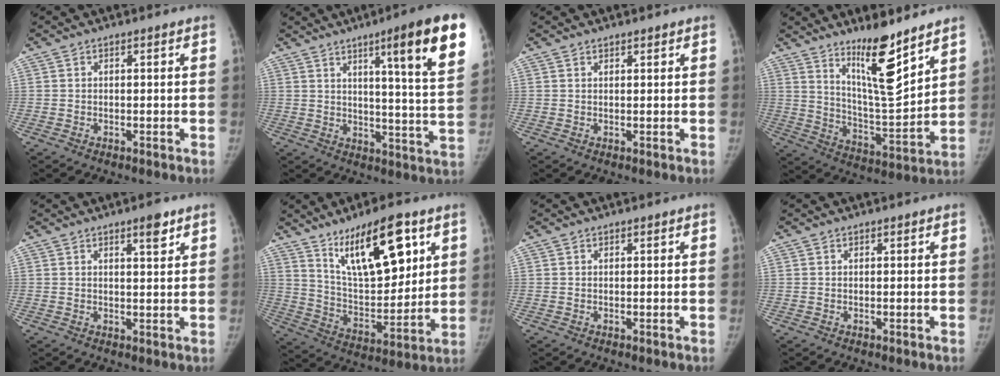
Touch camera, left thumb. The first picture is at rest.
{"total": 17.8, "force": [9.1, 1.7, 15.1], "torque": [-0.183, -0.041, 0.122]}
{"total": 0.9, "force": [0.8, 0.3, 0.3], "torque": [-0.002, -0.005, 0.012]}
{"total": 13.8, "force": [9.6, 2.6, 9.5], "torque": [-0.138, -0.086, 0.173]}
{"total": 3.5, "force": [2.3, 0.9, 2.5], "torque": [-0.030, -0.015, 0.034]}
{"total": 18.6, "force": [9.9, 7.1, 14.1], "torque": [-0.189, -0.049, 0.178]}
{"total": 0.0}
{"total": 0.0}